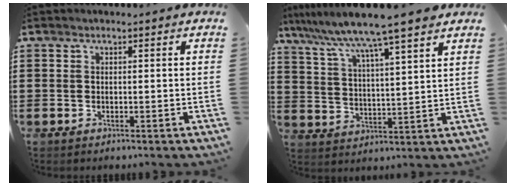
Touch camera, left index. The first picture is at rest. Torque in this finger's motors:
{"motor_torque": [2.14, 0.00, 1.05, 0.21]}